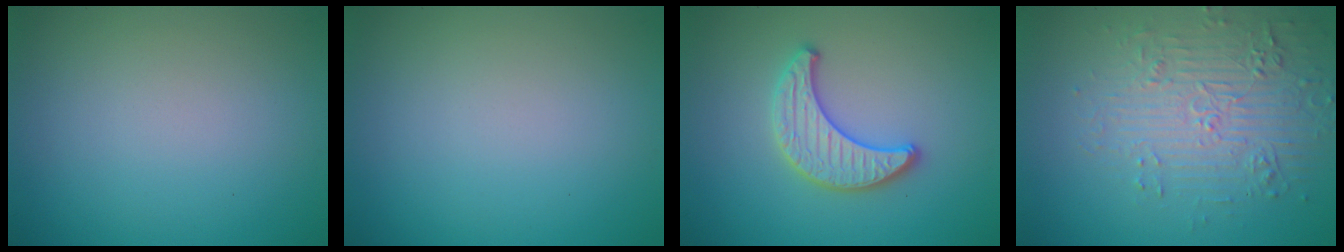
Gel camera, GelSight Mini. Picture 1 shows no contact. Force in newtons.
{"total": 0.0}
{"total": 3.2, "press": 3.2, "slide": 0.4}
{"total": 4.5, "press": 4.0, "slide": 2.0}